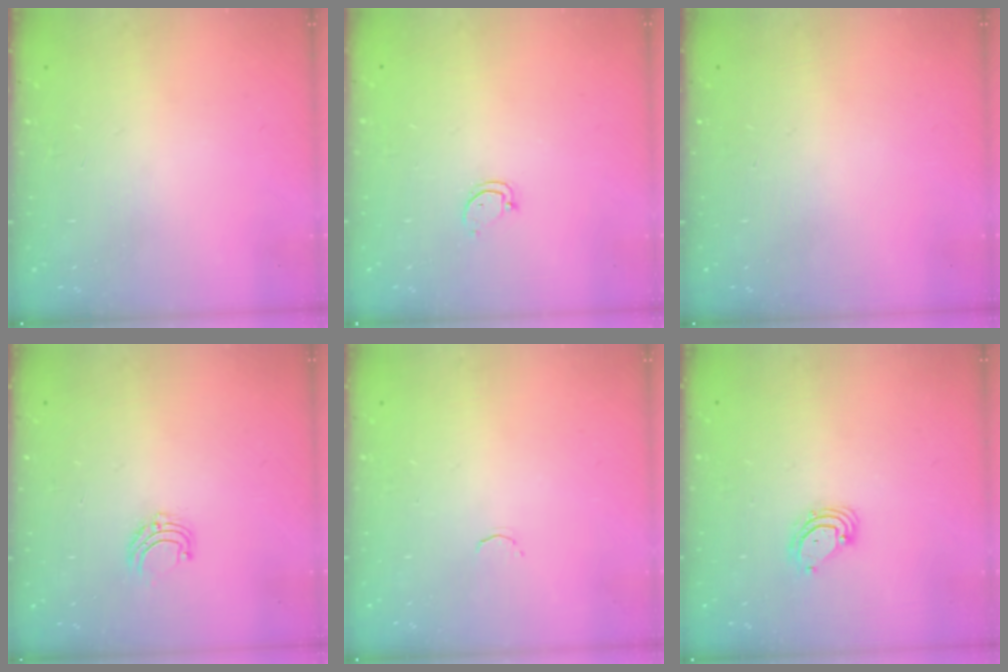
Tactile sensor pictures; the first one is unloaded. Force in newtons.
{"total": 2.5, "press": 2.5, "slide": 0.3}
{"total": 0.0}
{"total": 5.3, "press": 5.3, "slide": 0.5}
{"total": 1.7, "press": 1.6, "slide": 0.5}
{"total": 4.7, "press": 4.7, "slide": 0.6}